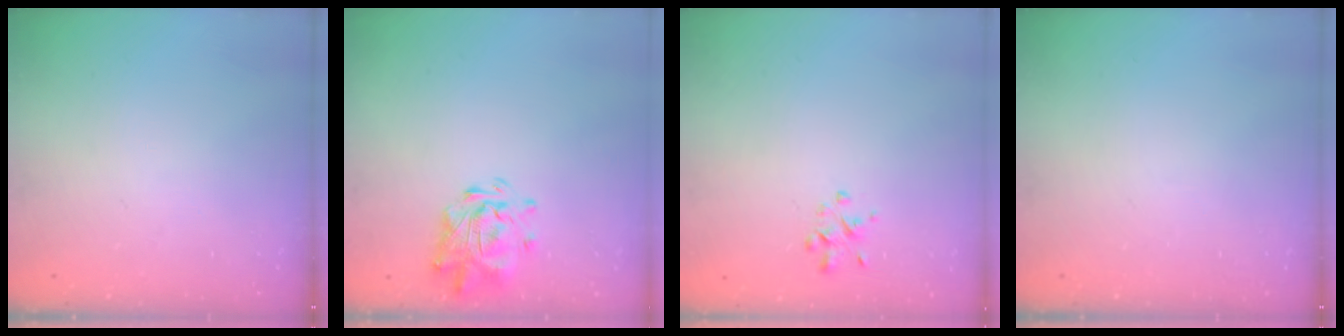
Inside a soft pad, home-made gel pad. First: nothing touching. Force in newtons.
{"total": 1.9, "press": 1.8, "slide": 0.6}
{"total": 1.8, "press": 1.8, "slide": 0.5}
{"total": 0.0}